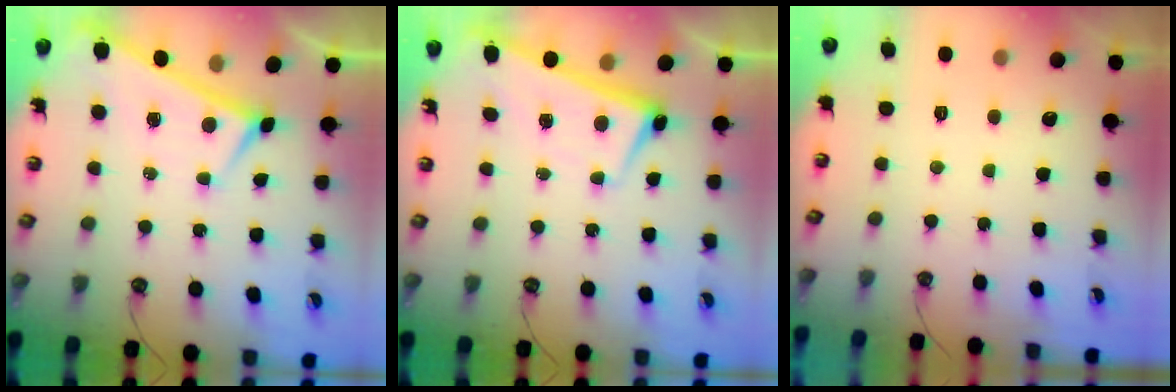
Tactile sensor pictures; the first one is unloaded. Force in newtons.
{"total": 2.5, "press": 2.4, "slide": 0.6}
{"total": 0.0}